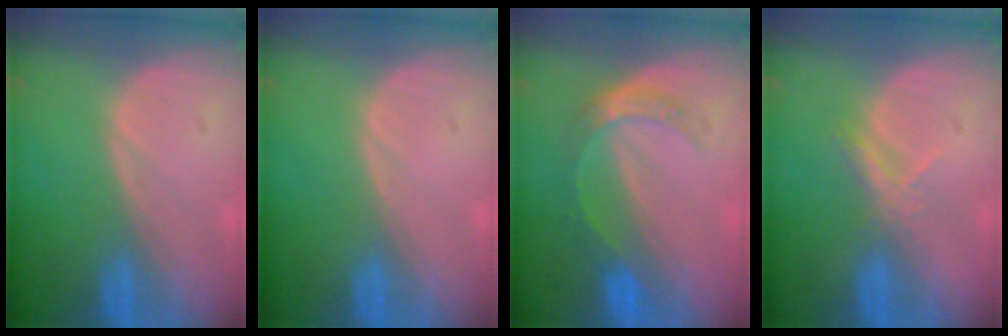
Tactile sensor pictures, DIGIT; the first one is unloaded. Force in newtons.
{"total": 0.0}
{"total": 5.1, "press": 4.6, "slide": 2.2}
{"total": 2.6, "press": 2.5, "slide": 0.9}